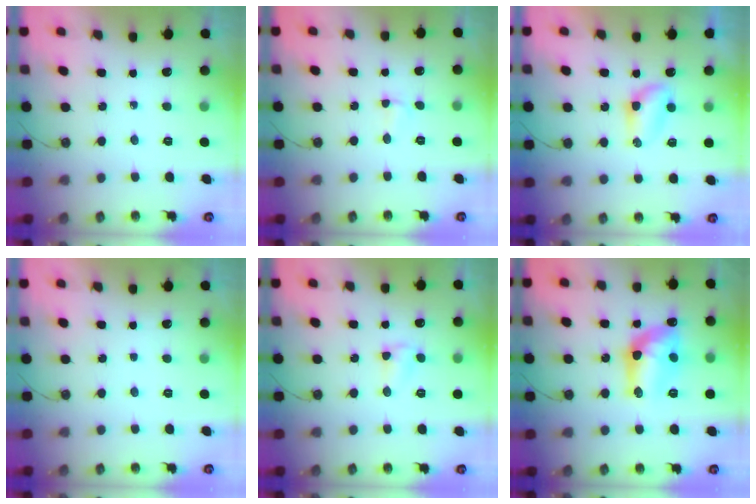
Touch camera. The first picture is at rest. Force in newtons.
{"total": 2.9, "press": 2.9, "slide": 0.6}
{"total": 4.9, "press": 4.9, "slide": 0.6}
{"total": 0.0}
{"total": 4.4, "press": 4.3, "slide": 0.6}
{"total": 13.3, "press": 13.3, "slide": 0.6}